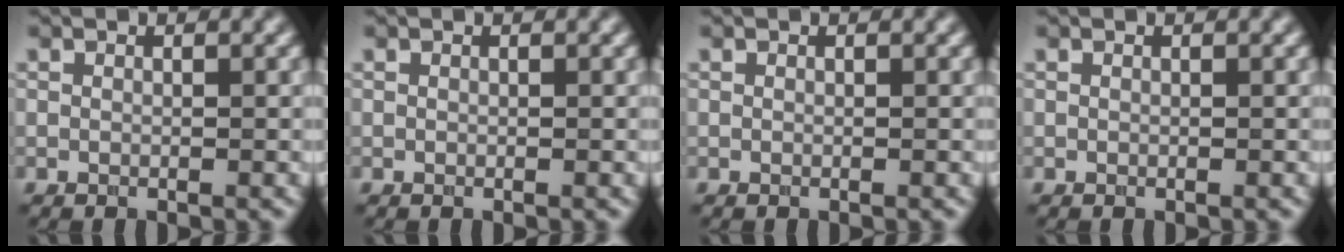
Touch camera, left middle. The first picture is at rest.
{"total": 0.0}
{"total": 0.0}
{"total": 0.0}